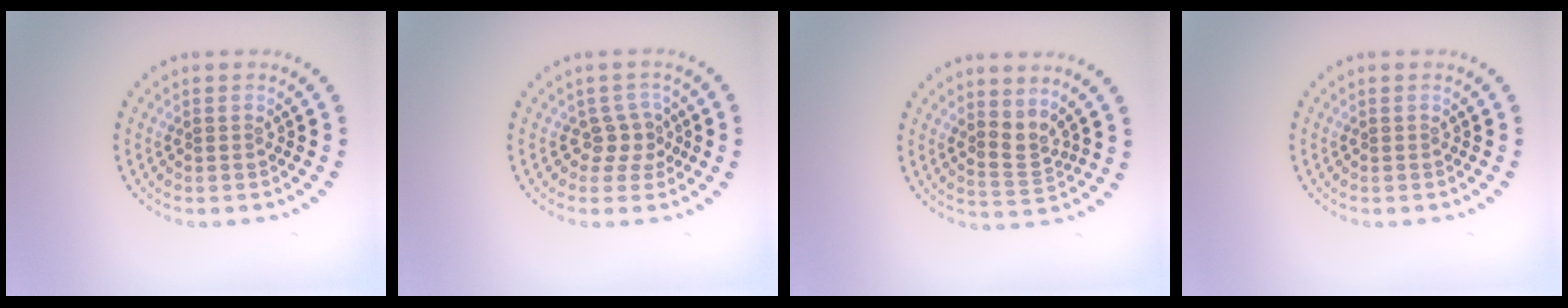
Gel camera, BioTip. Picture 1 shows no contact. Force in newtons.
{"total": 2.1, "press": 1.5, "slide": 1.4}
{"total": 2.2, "press": 1.5, "slide": 1.6}
{"total": 0.0}